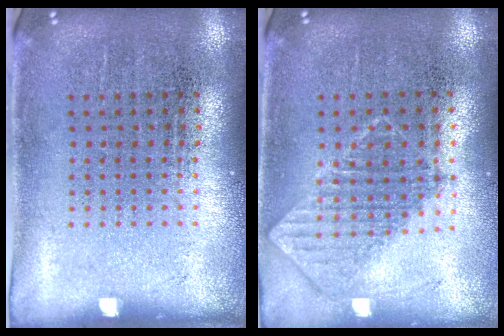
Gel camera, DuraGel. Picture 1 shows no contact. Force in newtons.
{"total": 0.8, "press": 0.8, "slide": 0.1}